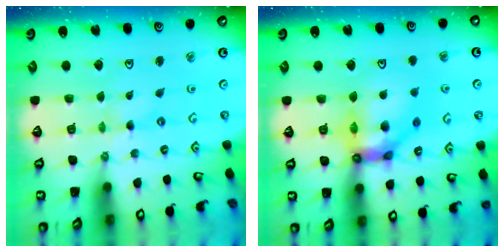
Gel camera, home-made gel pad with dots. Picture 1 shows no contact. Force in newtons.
{"total": 13.9, "press": 13.9, "slide": 1.5}